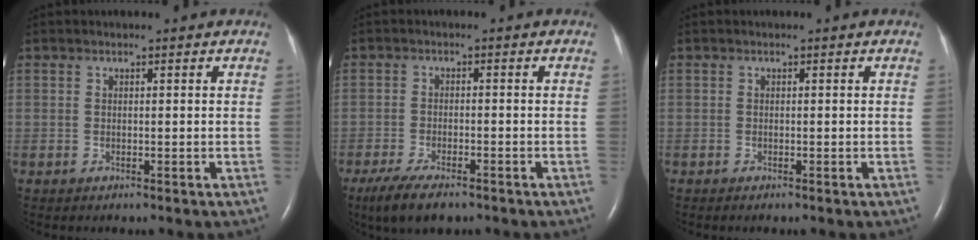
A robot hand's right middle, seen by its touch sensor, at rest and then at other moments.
{"total": 7.0, "force": [-5.1, 2.0, 4.4], "torque": [-0.080, -0.014, -0.083]}
{"total": 0.0}